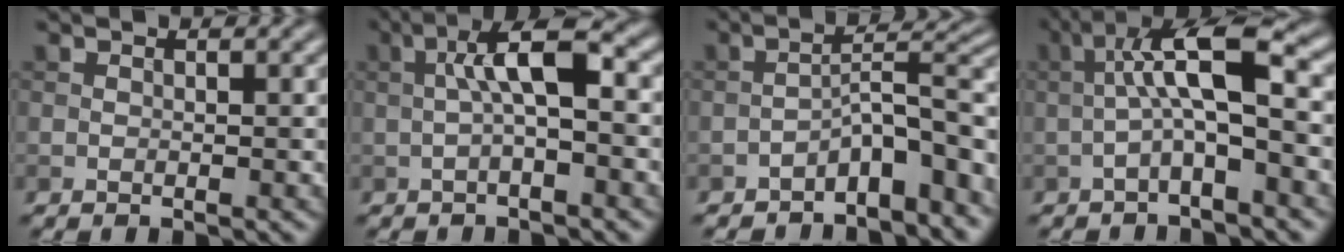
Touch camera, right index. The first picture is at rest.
{"total": 5.4, "force": [0.0, 1.3, 5.2], "torque": [-0.097, 0.021, -0.009]}
{"total": 7.0, "force": [-4.3, 2.1, 5.0], "torque": [-0.061, 0.018, -0.074]}
{"total": 6.7, "force": [-0.6, 1.5, 6.5], "torque": [-0.113, 0.030, -0.021]}